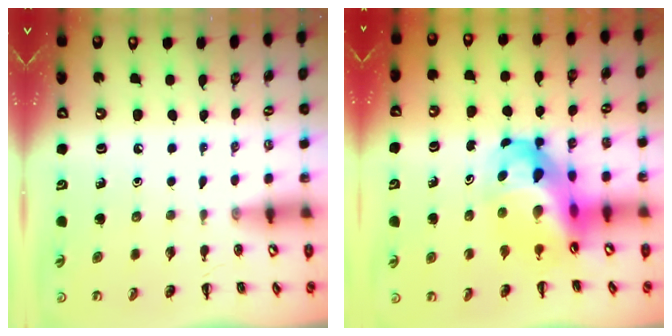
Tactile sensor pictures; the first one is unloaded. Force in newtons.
{"total": 14.4, "press": 13.8, "slide": 3.9}